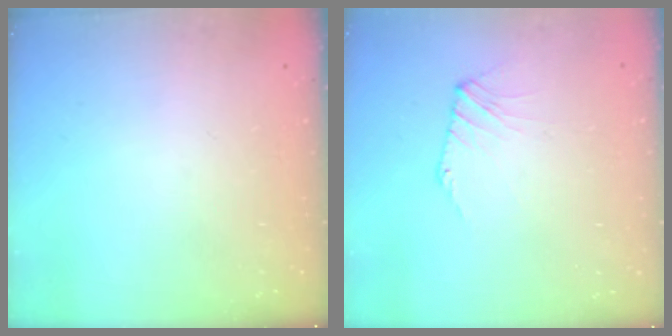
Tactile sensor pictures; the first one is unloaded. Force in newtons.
{"total": 3.9, "press": 3.9, "slide": 0.6}